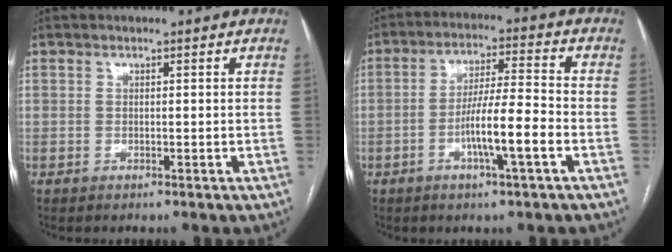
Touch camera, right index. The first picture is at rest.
{"total": 9.0, "force": [-3.2, 0.2, 8.4], "torque": [-0.153, 0.005, -0.058]}